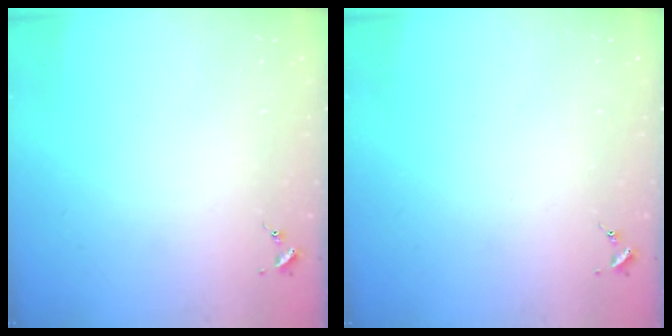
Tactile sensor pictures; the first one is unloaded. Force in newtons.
{"total": 0.0}